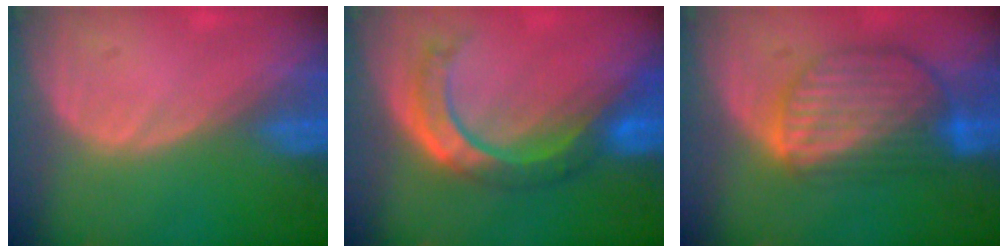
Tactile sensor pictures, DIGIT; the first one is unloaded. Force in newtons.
{"total": 7.9, "press": 7.2, "slide": 3.3}
{"total": 9.0, "press": 7.7, "slide": 4.7}